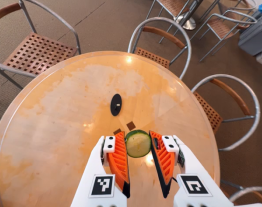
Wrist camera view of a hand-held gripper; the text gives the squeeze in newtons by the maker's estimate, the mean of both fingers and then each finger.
{"total": 9.3, "left": 9.2, "right": 9.4}